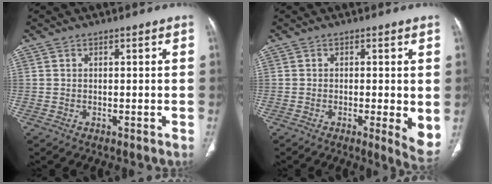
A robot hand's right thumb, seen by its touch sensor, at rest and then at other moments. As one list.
[{"total": 5.8, "force": [-0.5, 1.4, 5.6], "torque": [-0.079, -0.014, -0.010]}]